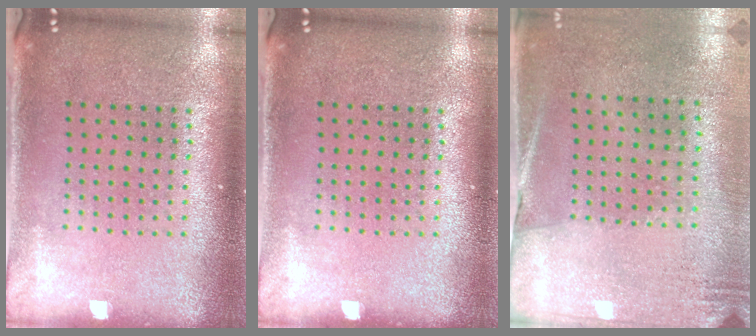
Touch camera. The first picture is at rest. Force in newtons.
{"total": 0.0}
{"total": 2.7, "press": 2.4, "slide": 1.3}